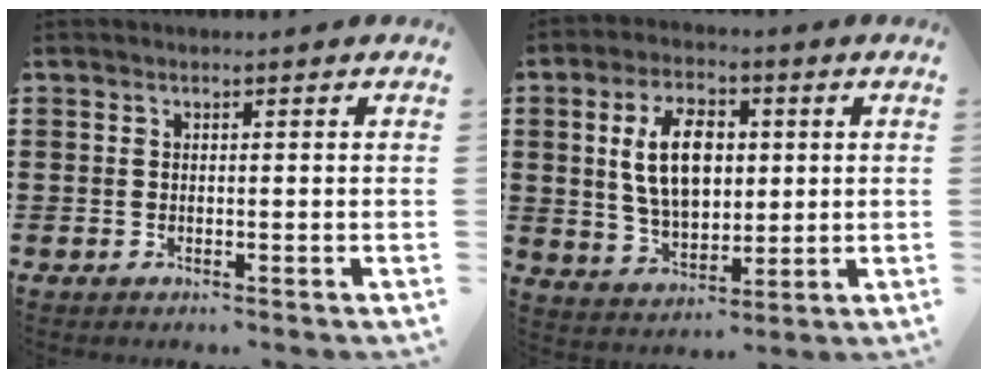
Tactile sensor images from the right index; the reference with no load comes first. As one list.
[{"total": 10.1, "force": [1.7, 5.9, 8.0], "torque": [-0.161, 0.010, 0.025]}]